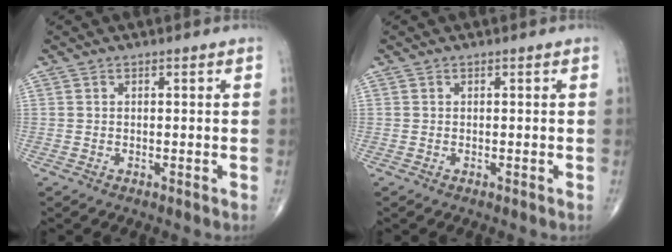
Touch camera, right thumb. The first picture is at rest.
{"total": 0.0}